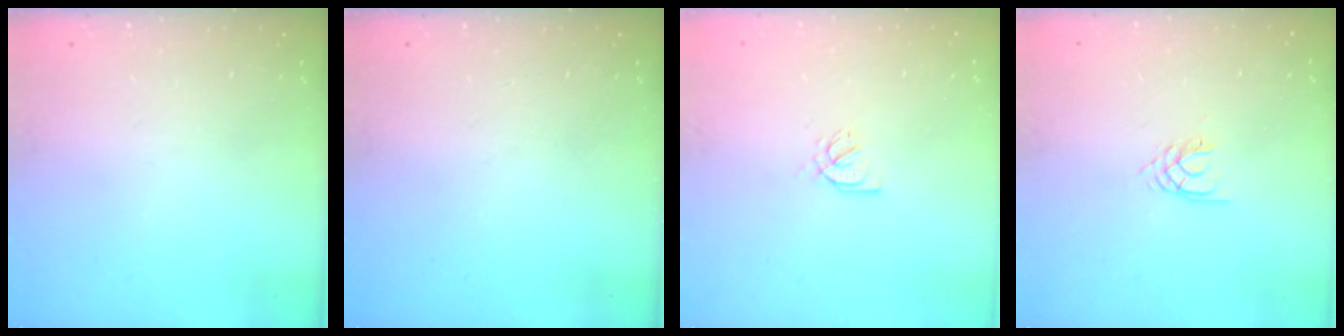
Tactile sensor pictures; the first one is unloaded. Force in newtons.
{"total": 0.0}
{"total": 2.6, "press": 2.6, "slide": 0.4}
{"total": 1.9, "press": 1.9, "slide": 0.2}